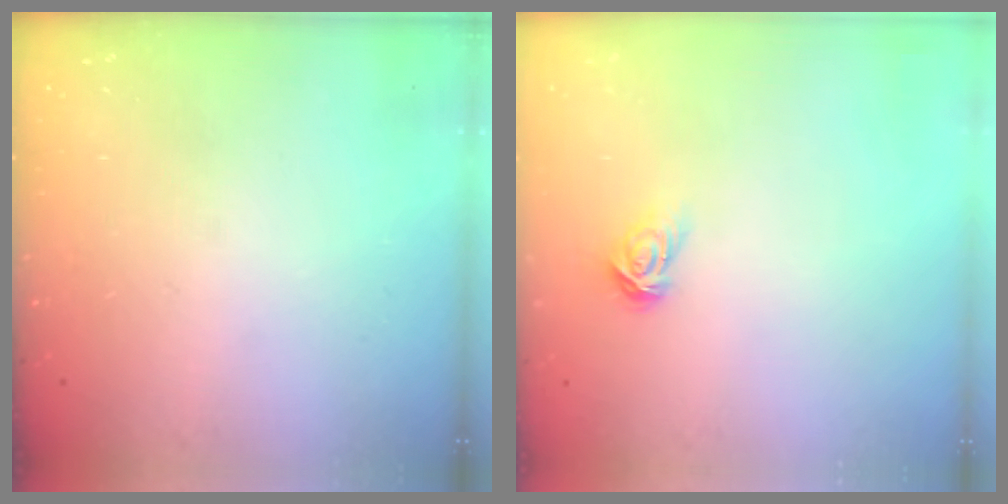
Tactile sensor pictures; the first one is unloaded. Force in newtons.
{"total": 3.6, "press": 3.5, "slide": 0.4}